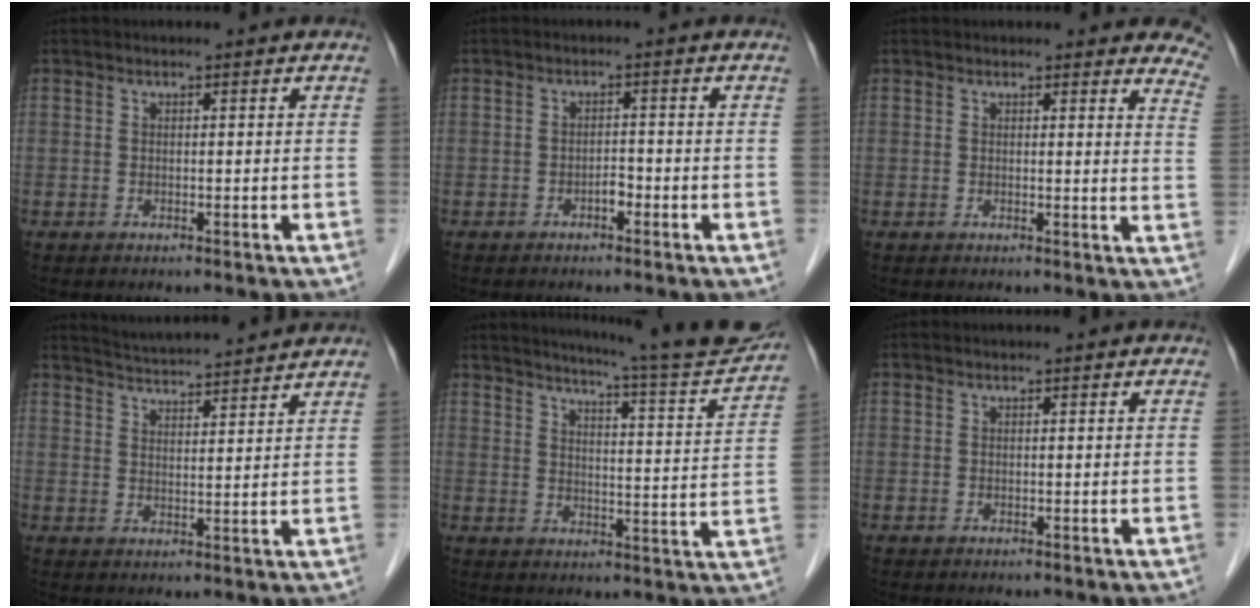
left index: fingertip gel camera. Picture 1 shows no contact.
{"total": 1.5, "force": [-1.0, 0.6, 0.9], "torque": [-0.014, 0.003, -0.016]}
{"total": 8.3, "force": [7.6, 2.0, 2.7], "torque": [-0.002, -0.027, 0.047]}
{"total": 11.0, "force": [10.5, 0.0, 3.4], "torque": [-0.065, 0.022, 0.151]}
{"total": 17.0, "force": [15.8, -0.5, 6.2], "torque": [-0.097, -0.053, 0.193]}
{"total": 0.0}